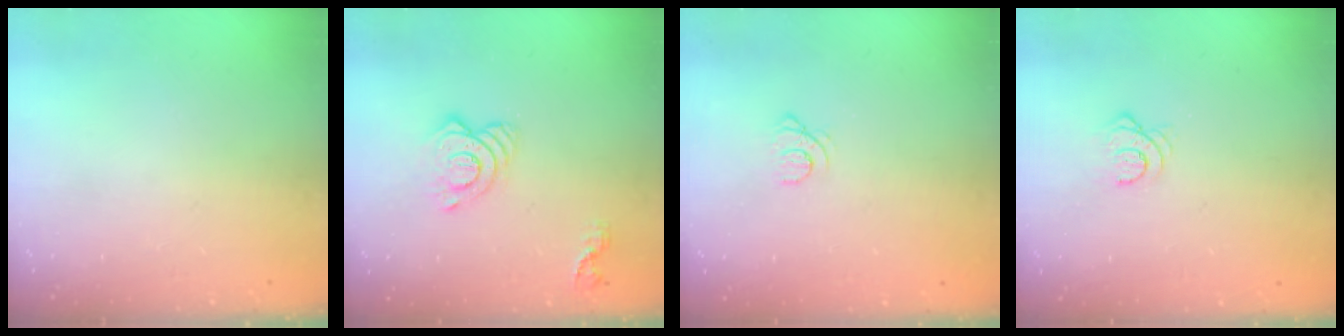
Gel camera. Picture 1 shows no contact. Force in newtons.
{"total": 10.2, "press": 10.2, "slide": 0.9}
{"total": 1.6, "press": 1.6, "slide": 0.2}
{"total": 4.1, "press": 4.1, "slide": 0.4}